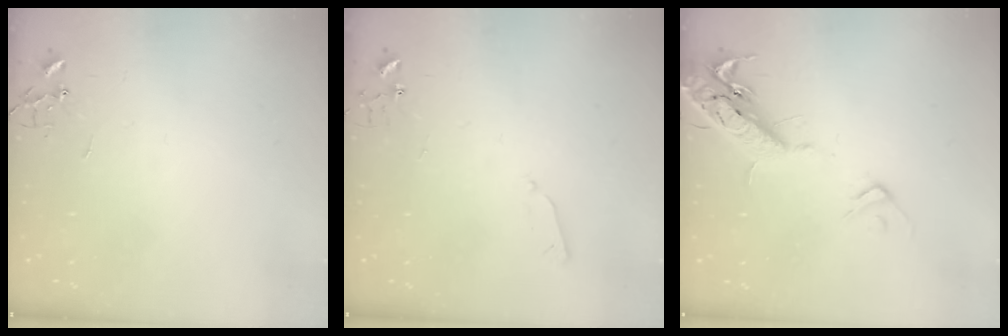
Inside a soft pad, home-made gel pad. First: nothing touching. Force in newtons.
{"total": 3.3, "press": 3.2, "slide": 0.6}
{"total": 17.1, "press": 16.7, "slide": 3.7}